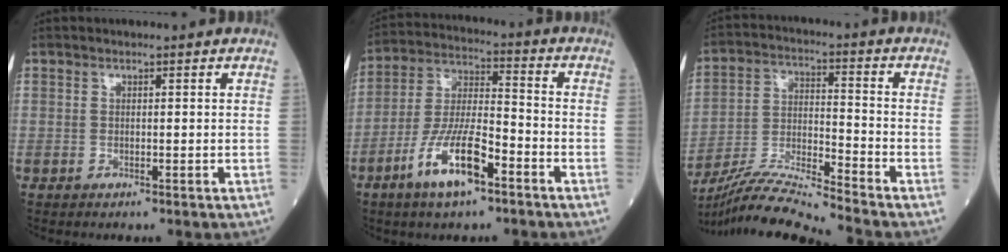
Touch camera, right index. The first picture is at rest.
{"total": 11.6, "force": [-6.2, 2.7, 9.5], "torque": [-0.194, -0.005, -0.118]}
{"total": 12.1, "force": [-11.2, -2.5, 3.8], "torque": [-0.069, -0.003, -0.213]}